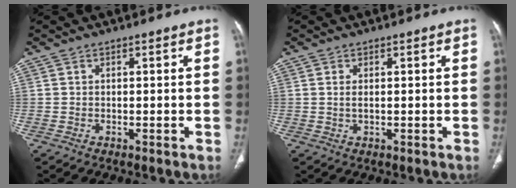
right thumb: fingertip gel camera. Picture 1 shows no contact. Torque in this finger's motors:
{"motor_torque": [-0.62, 0.58, 0.02, 0.29, 0.05]}